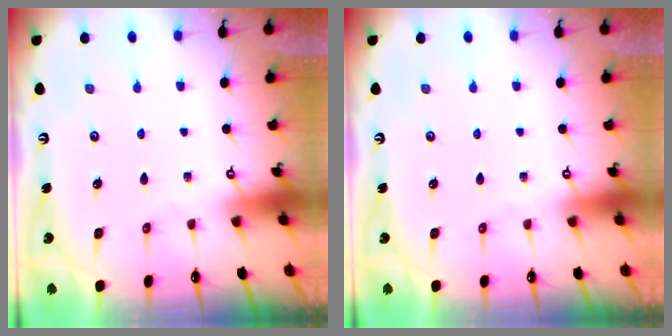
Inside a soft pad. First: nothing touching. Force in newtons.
{"total": 0.0}